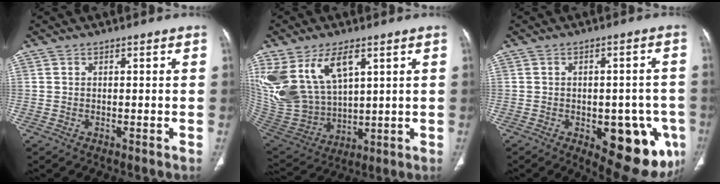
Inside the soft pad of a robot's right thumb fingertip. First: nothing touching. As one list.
[{"total": 17.8, "force": [7.8, 9.9, 12.5], "torque": [-0.247, -0.032, 0.175]}, {"total": 16.8, "force": [-6.1, 7.8, 13.5], "torque": [-0.116, 0.014, -0.056]}]